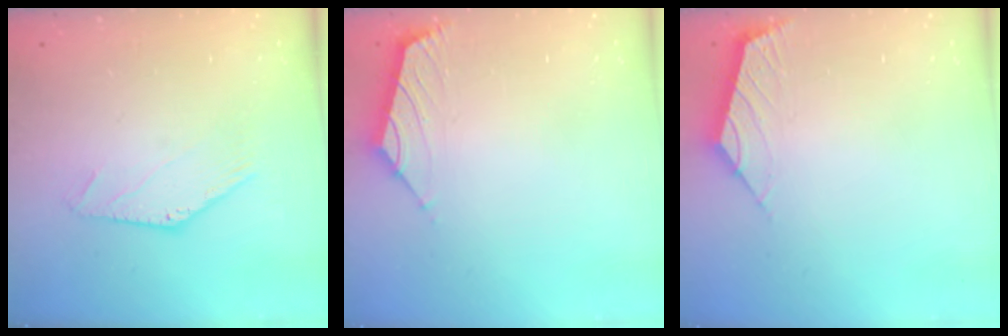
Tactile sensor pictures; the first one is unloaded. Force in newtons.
{"total": 1.8, "press": 1.6, "slide": 0.7}
{"total": 2.5, "press": 2.5, "slide": 0.6}